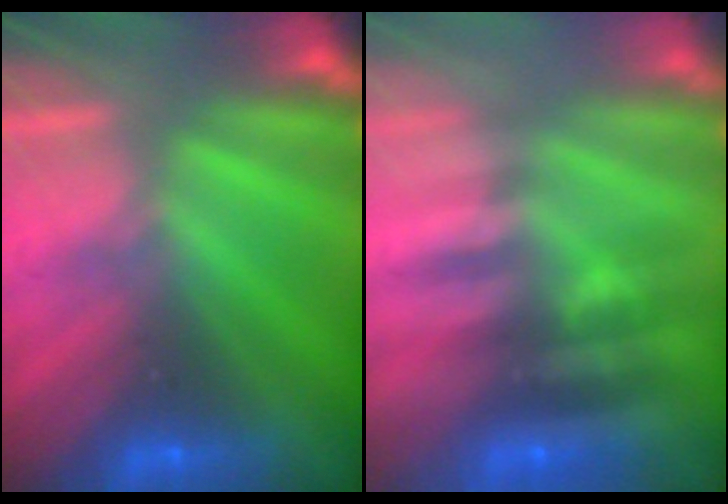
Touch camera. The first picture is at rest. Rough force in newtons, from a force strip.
{"total": 2.5}